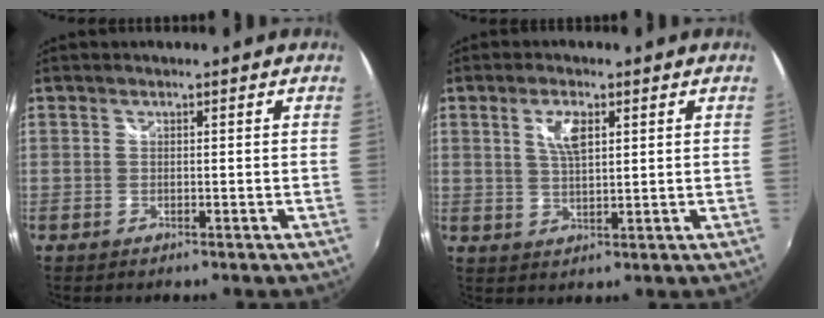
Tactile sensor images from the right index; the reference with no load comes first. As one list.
[{"total": 4.7, "force": [1.8, 1.8, 3.9], "torque": [-0.072, 0.002, 0.034]}]